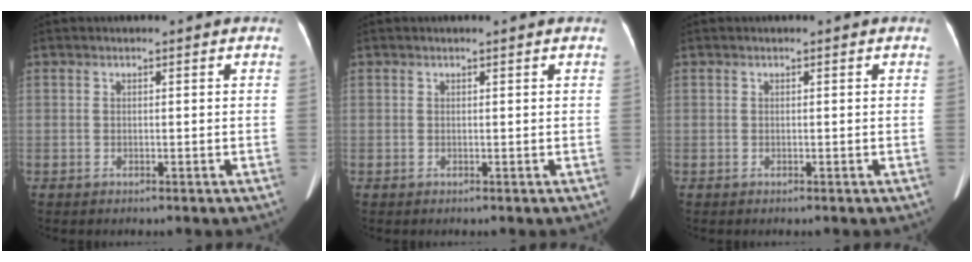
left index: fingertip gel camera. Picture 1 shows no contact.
{"total": 0.8, "force": [0.8, -0.1, 0.2], "torque": [-0.010, 0.005, 0.014]}
{"total": 0.0}